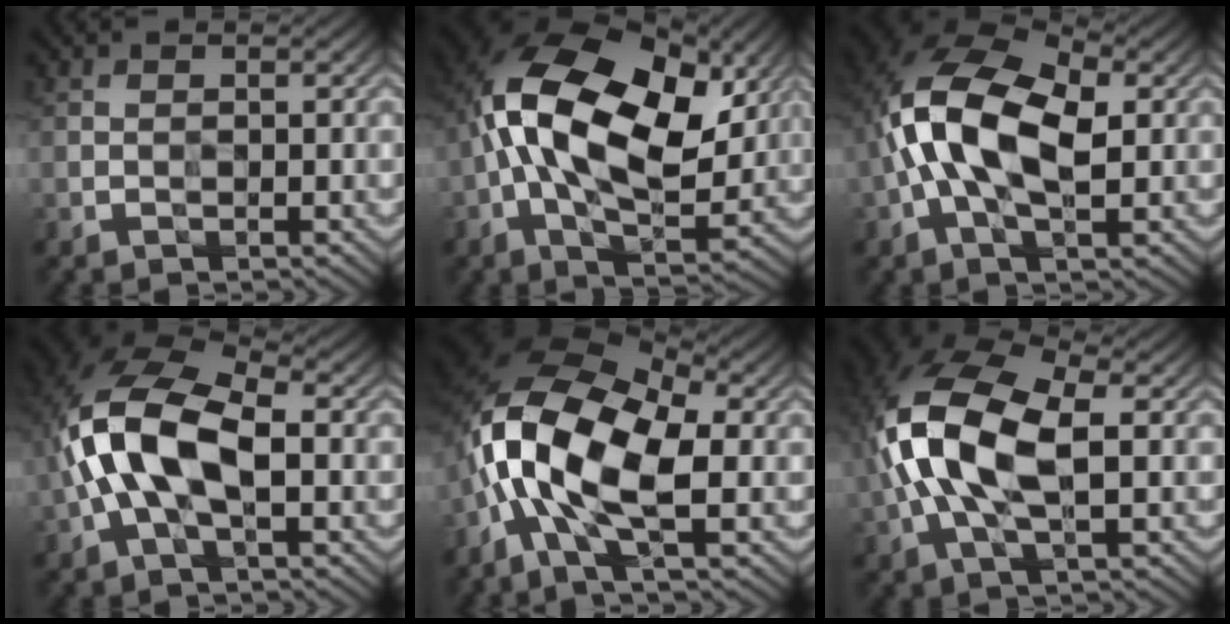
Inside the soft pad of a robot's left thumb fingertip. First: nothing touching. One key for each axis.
{"total": 17.0, "fx": 2.7, "fy": 9.9, "fz": 13.6, "tx": -0.276, "ty": 0.013, "tz": 0.042}
{"total": 12.8, "fx": 0.0, "fy": 6.9, "fz": 10.8, "tx": -0.237, "ty": 0.024, "tz": -0.013}
{"total": 11.9, "fx": -0.8, "fy": 6.2, "fz": 10.1, "tx": -0.236, "ty": 0.020, "tz": -0.024}
{"total": 13.1, "fx": -2.6, "fy": 5.8, "fz": 11.5, "tx": -0.262, "ty": 0.001, "tz": -0.065}
{"total": 13.0, "fx": 0.2, "fy": 6.6, "fz": 11.1, "tx": -0.272, "ty": 0.018, "tz": -0.001}